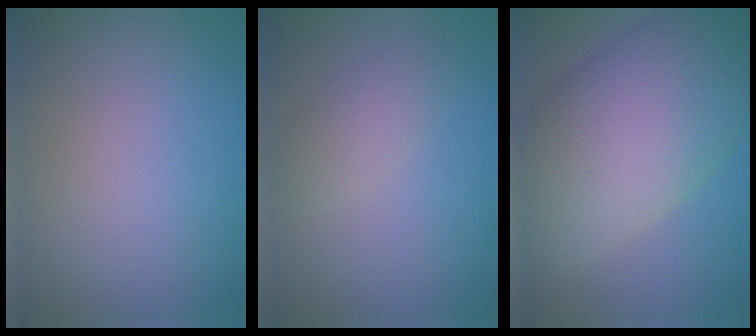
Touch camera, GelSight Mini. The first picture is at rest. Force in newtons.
{"total": 2.1, "press": 2.1, "slide": 0.2}
{"total": 13.3, "press": 13.3, "slide": 0.7}